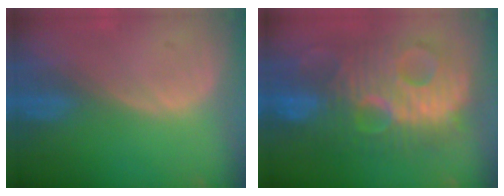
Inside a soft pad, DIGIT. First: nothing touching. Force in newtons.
{"total": 13.6, "press": 13.5, "slide": 1.2}